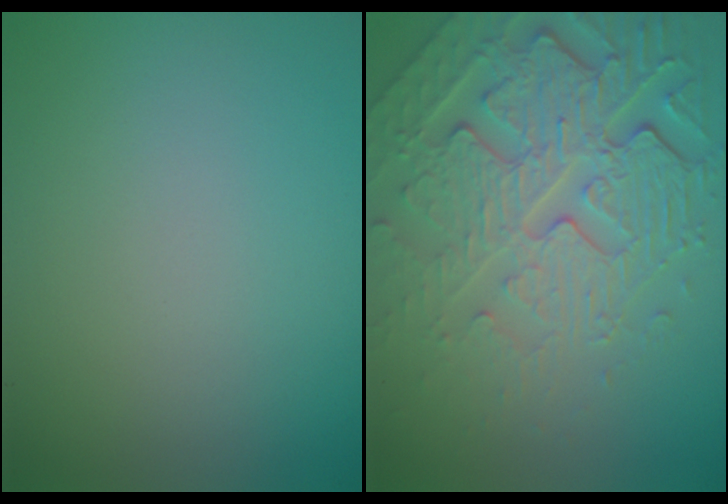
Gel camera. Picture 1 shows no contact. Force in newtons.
{"total": 8.3, "press": 5.8, "slide": 6.0}